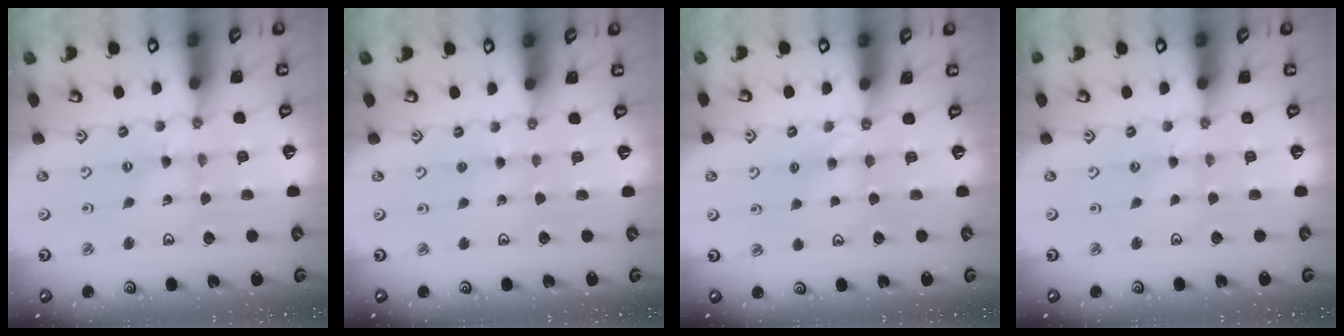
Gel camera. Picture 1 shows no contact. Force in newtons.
{"total": 2.2, "press": 2.2, "slide": 0.2}
{"total": 4.2, "press": 4.1, "slide": 0.6}
{"total": 0.8, "press": 0.8, "slide": 0.2}